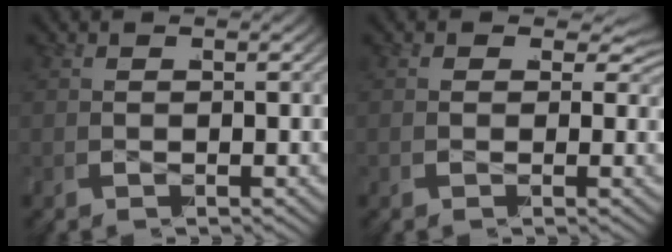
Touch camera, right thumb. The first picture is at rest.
{"total": 2.8, "force": [0.4, 1.8, 2.1], "torque": [-0.029, -0.008, 0.008]}